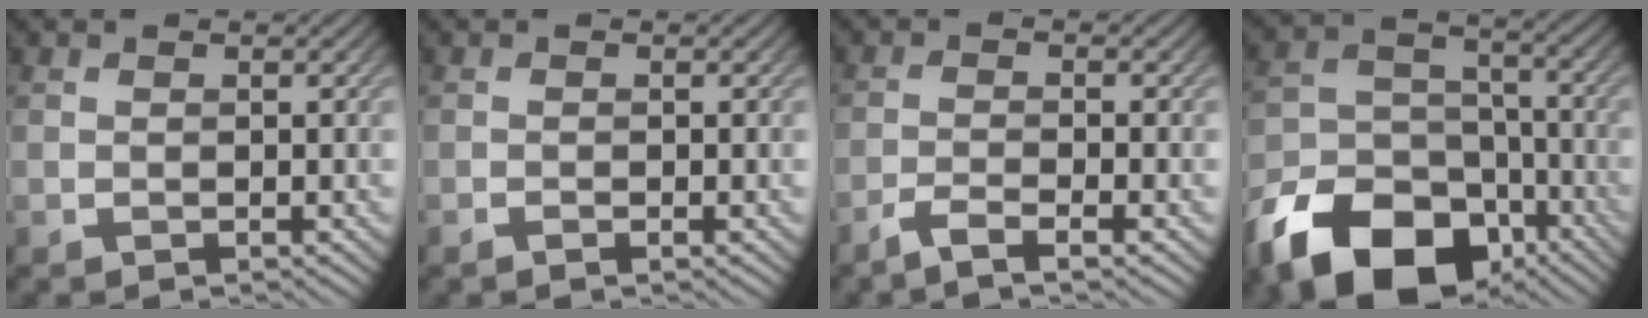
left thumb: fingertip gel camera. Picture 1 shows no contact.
{"total": 0.5, "force": [-0.3, 0.1, 0.4], "torque": [-0.007, -0.002, -0.005]}
{"total": 3.0, "force": [-2.1, 0.4, 2.1], "torque": [-0.038, 0.000, -0.056]}
{"total": 16.2, "force": [-10.2, 9.8, 8.0], "torque": [-0.190, -0.043, -0.174]}